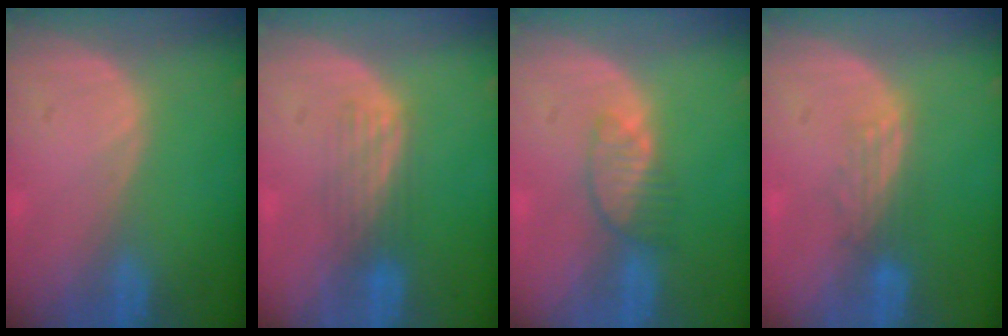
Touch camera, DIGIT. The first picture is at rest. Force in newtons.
{"total": 3.3, "press": 3.3, "slide": 0.0}
{"total": 3.6, "press": 3.5, "slide": 1.1}
{"total": 2.8, "press": 2.6, "slide": 1.2}